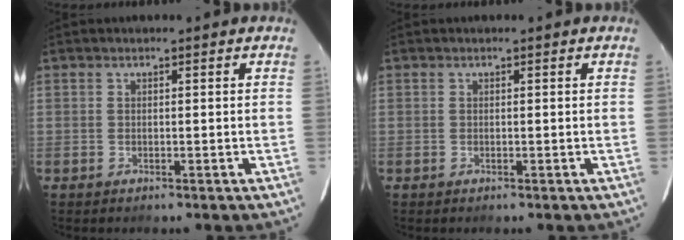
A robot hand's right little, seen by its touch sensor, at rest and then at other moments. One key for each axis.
{"total": 0.0}